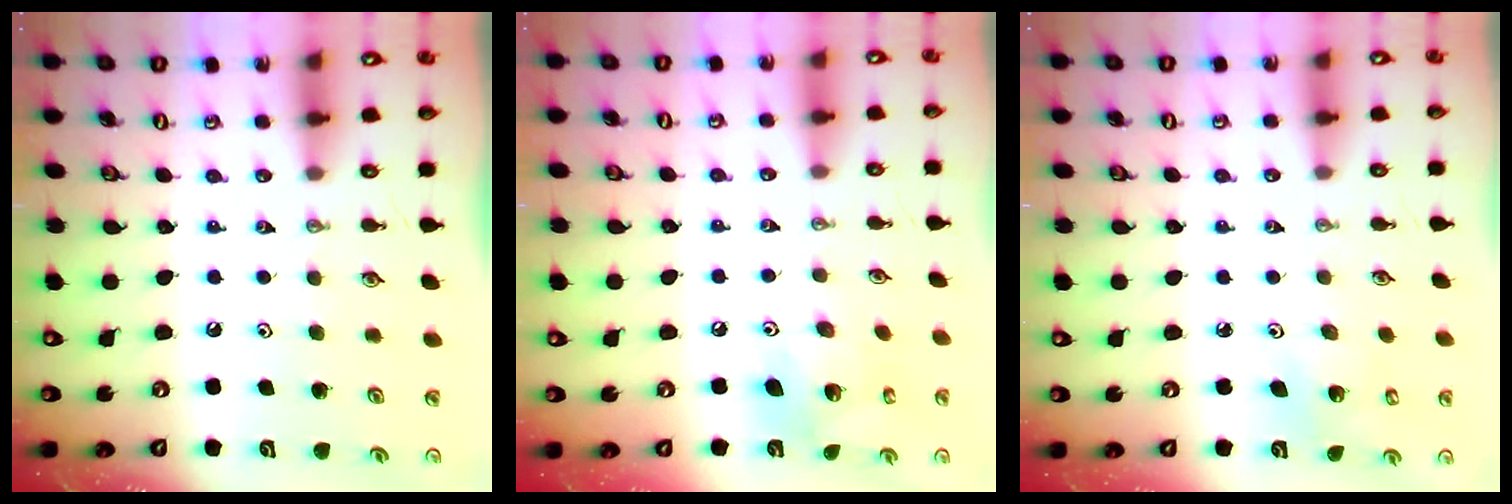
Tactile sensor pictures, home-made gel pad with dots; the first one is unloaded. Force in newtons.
{"total": 10.4, "press": 10.3, "slide": 0.9}
{"total": 2.9, "press": 2.9, "slide": 0.2}